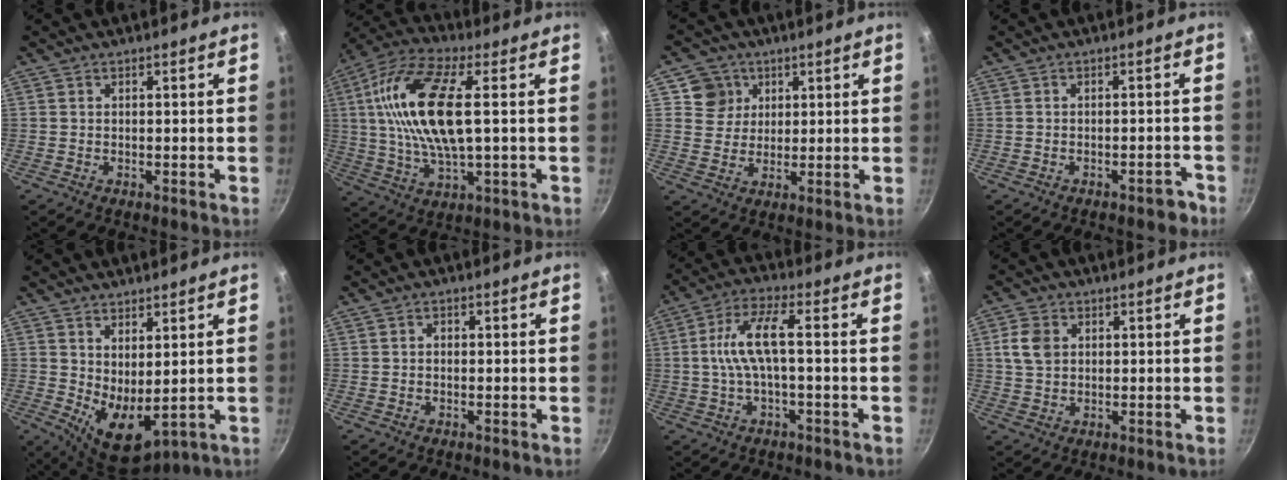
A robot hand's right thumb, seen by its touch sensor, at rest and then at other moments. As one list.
[{"total": 18.3, "force": [2.3, 6.7, 16.8], "torque": [-0.339, 0.010, 0.036]}, {"total": 6.2, "force": [2.5, 5.7, 1.0], "torque": [0.023, -0.003, 0.040]}, {"total": 2.7, "force": [-2.0, 1.3, 1.4], "torque": [-0.005, 0.033, -0.008]}, {"total": 8.6, "force": [2.1, 4.2, 7.3], "torque": [-0.099, -0.041, 0.050]}, {"total": 1.1, "force": [0.1, 0.9, 0.7], "torque": [-0.011, 0.006, 0.000]}, {"total": 8.2, "force": [-0.5, 2.4, 7.8], "torque": [-0.167, 0.026, -0.014]}, {"total": 5.6, "force": [1.4, 4.2, 3.4], "torque": [-0.056, 0.001, 0.023]}]